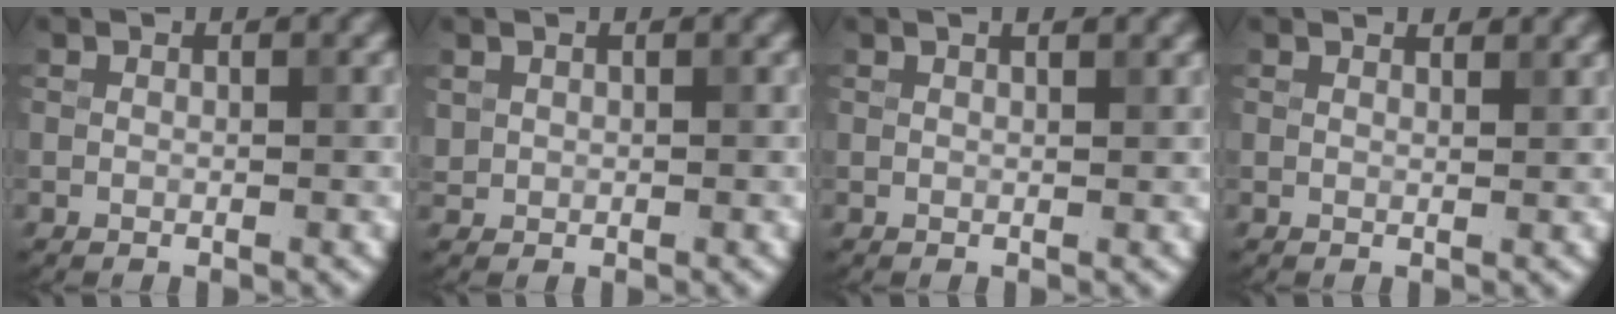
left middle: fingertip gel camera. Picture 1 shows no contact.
{"total": 0.6, "force": [0.2, 0.6, 0.0], "torque": [0.001, -0.001, 0.011]}
{"total": 0.9, "force": [0.7, 0.1, 0.5], "torque": [-0.008, 0.005, 0.018]}
{"total": 1.1, "force": [1.1, 0.3, 0.2], "torque": [-0.008, 0.000, 0.018]}